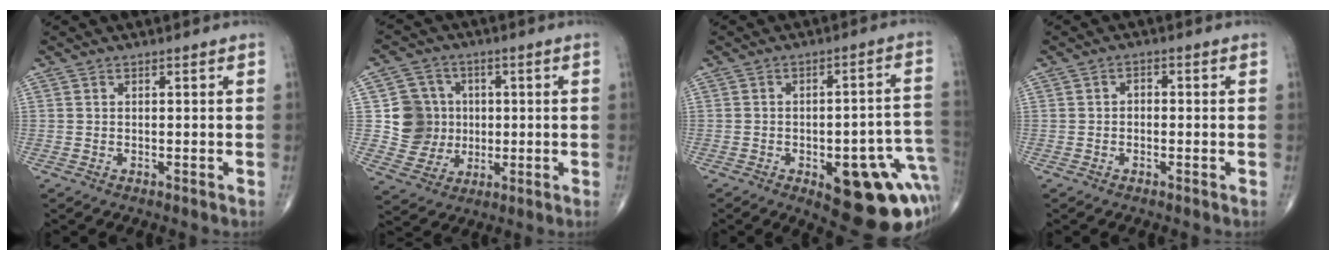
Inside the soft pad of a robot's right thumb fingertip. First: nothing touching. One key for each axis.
{"total": 9.7, "fx": 0.4, "fy": 9.4, "fz": 2.6, "tx": -0.003, "ty": 0.009, "tz": 0.010}
{"total": 19.9, "fx": -6.7, "fy": 7.4, "fz": 17.3, "tx": -0.151, "ty": 0.032, "tz": -0.063}
{"total": 1.6, "fx": -0.2, "fy": 1.2, "fz": 1.1, "tx": -0.007, "ty": 0.008, "tz": -0.008}